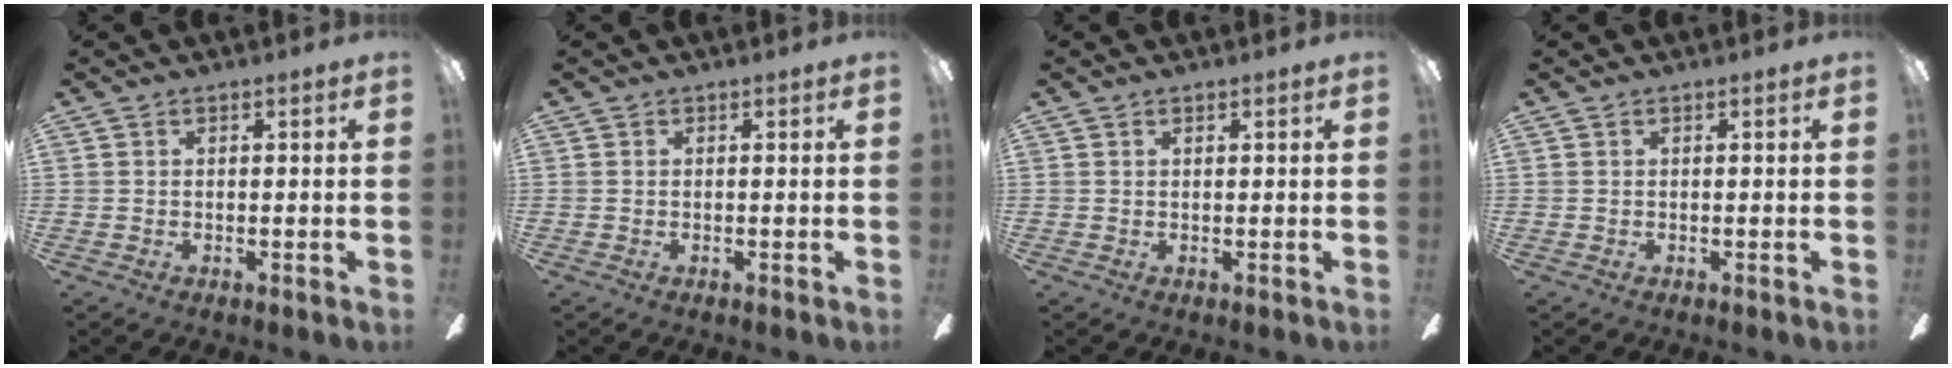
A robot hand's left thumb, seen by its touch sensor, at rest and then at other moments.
{"total": 0.0}
{"total": 0.6, "force": [0.4, 0.2, 0.4], "torque": [-0.009, 0.002, 0.007]}
{"total": 0.0}